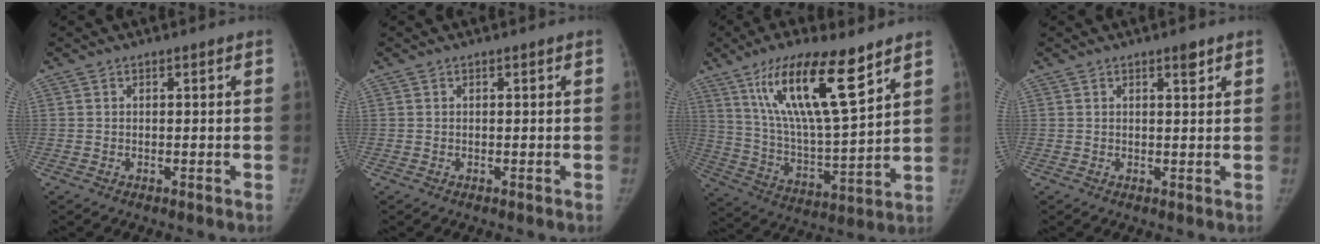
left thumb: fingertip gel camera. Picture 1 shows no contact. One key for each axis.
{"total": 0.0}
{"total": 19.8, "fx": 11.4, "fy": 4.7, "fz": 15.5, "tx": -0.263, "ty": -0.051, "tz": 0.213}
{"total": 2.0, "fx": 1.4, "fy": 0.6, "fz": 1.4, "tx": -0.015, "ty": -0.008, "tz": 0.021}